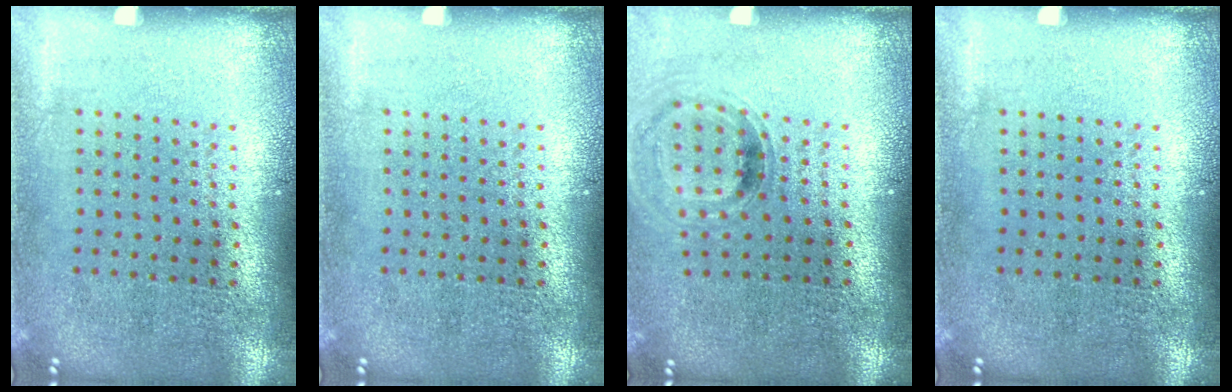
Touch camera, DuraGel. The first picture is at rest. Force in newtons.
{"total": 0.0}
{"total": 0.8, "press": 0.8, "slide": 0.1}
{"total": 0.0}